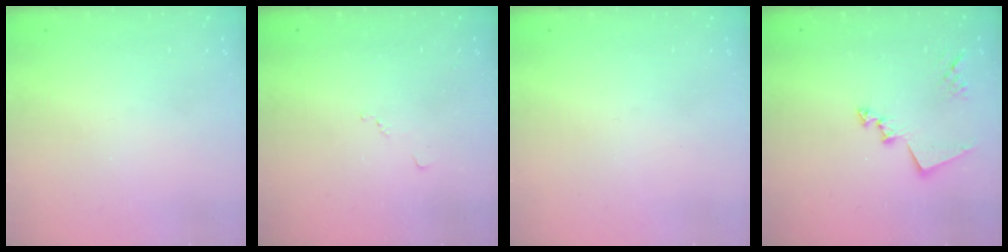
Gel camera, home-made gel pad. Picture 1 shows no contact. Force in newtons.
{"total": 6.6, "press": 6.6, "slide": 0.7}
{"total": 0.0}
{"total": 14.6, "press": 14.6, "slide": 0.9}